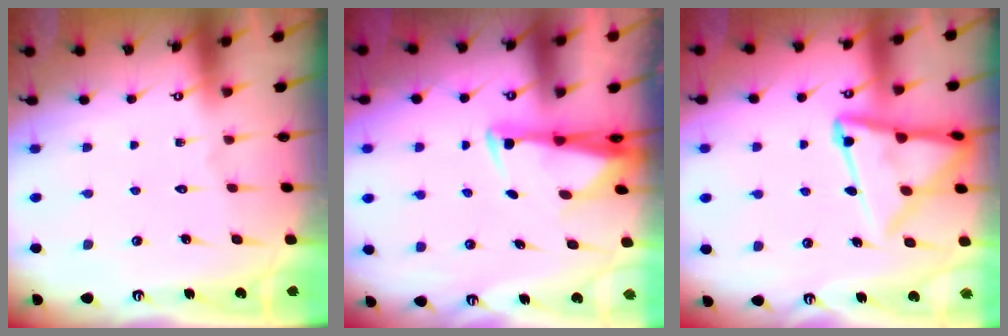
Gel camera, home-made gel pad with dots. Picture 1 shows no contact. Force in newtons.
{"total": 2.8, "press": 2.7, "slide": 1.0}
{"total": 14.6, "press": 14.5, "slide": 1.4}